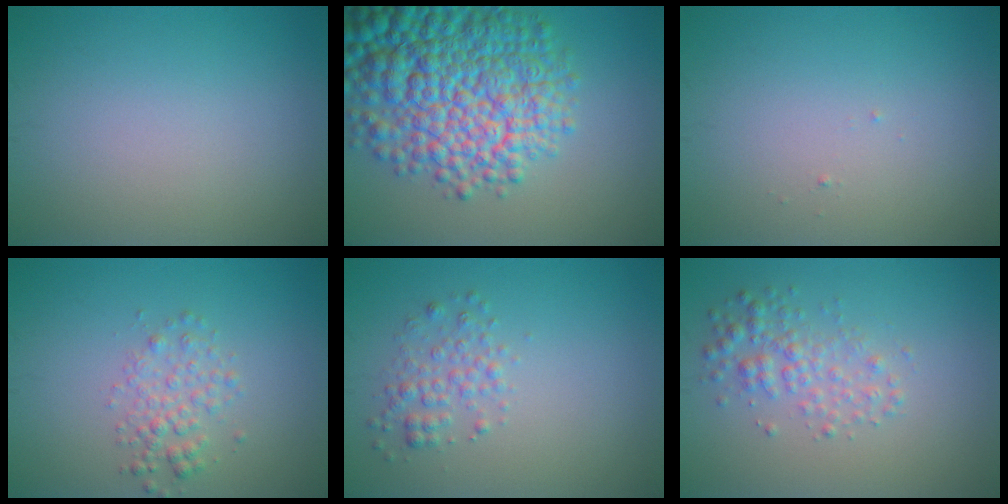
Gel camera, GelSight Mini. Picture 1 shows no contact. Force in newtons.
{"total": 12.2, "press": 12.2, "slide": 0.4}
{"total": 0.0}
{"total": 2.3, "press": 2.3, "slide": 0.1}
{"total": 2.0, "press": 2.0, "slide": 0.1}
{"total": 2.6, "press": 2.6, "slide": 0.0}